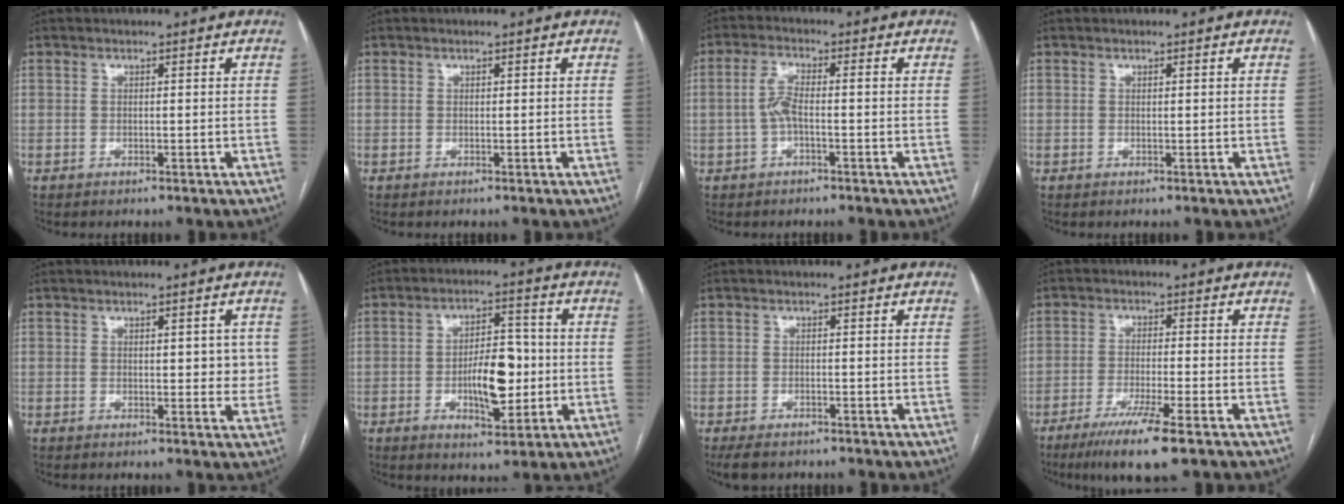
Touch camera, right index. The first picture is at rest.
{"total": 0.0}
{"total": 3.9, "force": [-0.6, 1.0, 3.7], "torque": [-0.080, 0.011, -0.012]}
{"total": 0.0}
{"total": 4.1, "force": [0.7, 1.8, 3.5], "torque": [-0.038, 0.000, 0.009]}
{"total": 9.4, "force": [-1.4, 3.8, 8.5], "torque": [-0.141, 0.009, -0.018]}
{"total": 3.6, "force": [-2.8, 1.5, 1.7], "torque": [-0.030, -0.006, -0.042]}
{"total": 9.0, "force": [-5.6, 0.0, 7.0], "torque": [-0.123, -0.024, -0.092]}